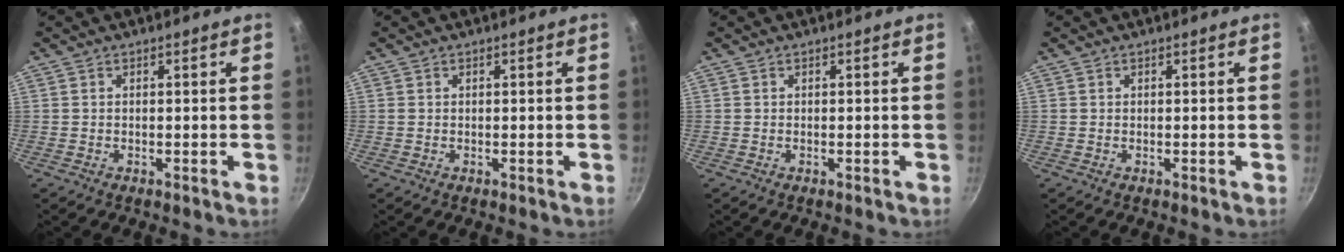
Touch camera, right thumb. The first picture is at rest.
{"total": 0.0}
{"total": 0.0}
{"total": 0.0}